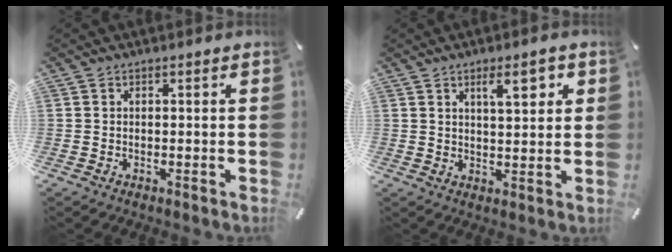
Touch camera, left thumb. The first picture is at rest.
{"total": 6.9, "force": [3.4, 2.6, 5.4], "torque": [-0.074, -0.011, 0.051]}